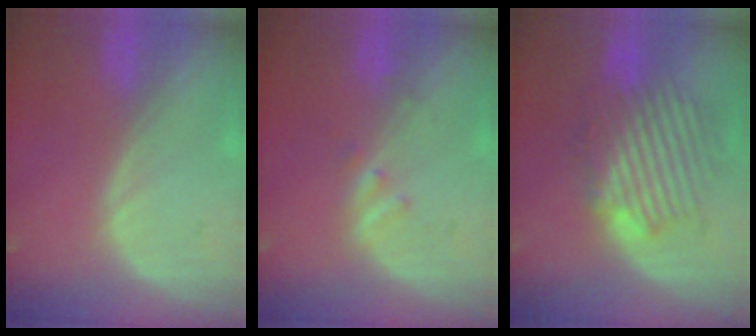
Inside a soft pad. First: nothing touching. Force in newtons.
{"total": 1.4, "press": 1.4, "slide": 0.2}
{"total": 8.7, "press": 8.6, "slide": 1.6}